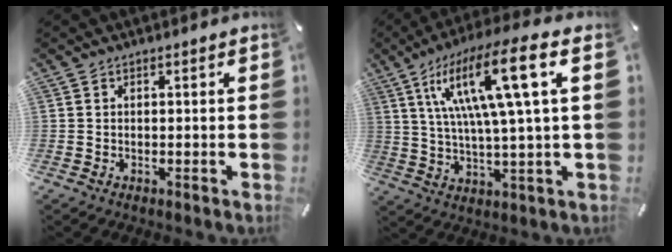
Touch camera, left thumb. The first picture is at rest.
{"total": 17.8, "force": [6.5, 2.8, 16.3], "torque": [-0.325, -0.020, 0.086]}